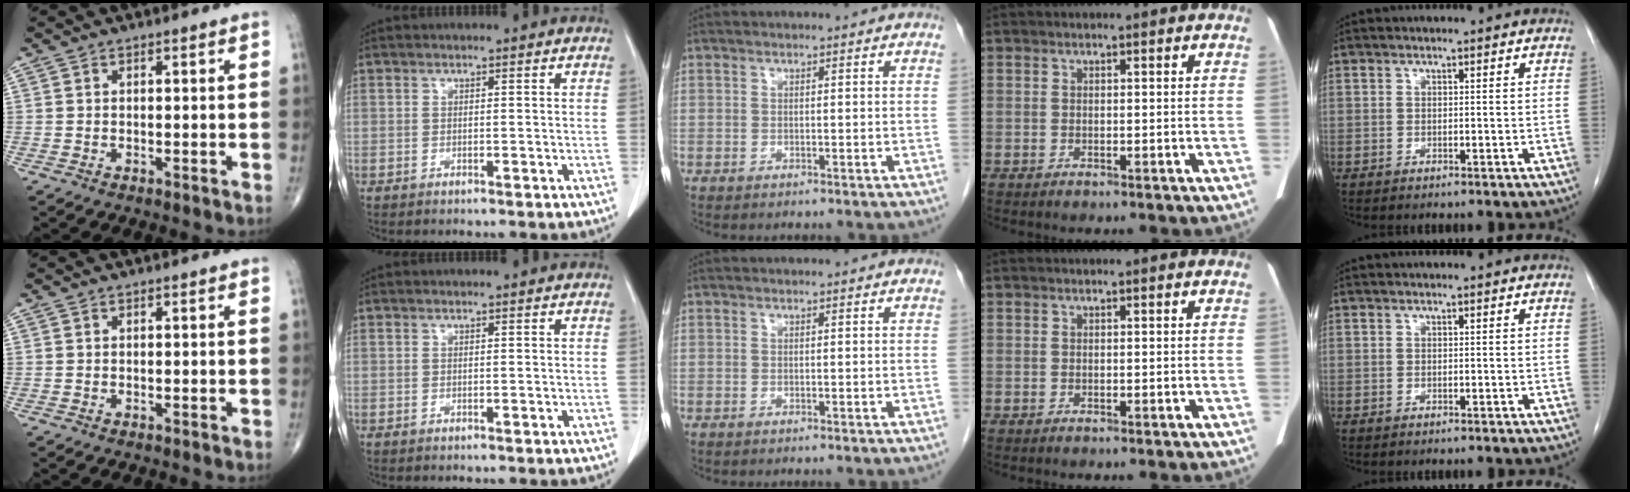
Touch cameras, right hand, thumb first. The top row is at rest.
{}